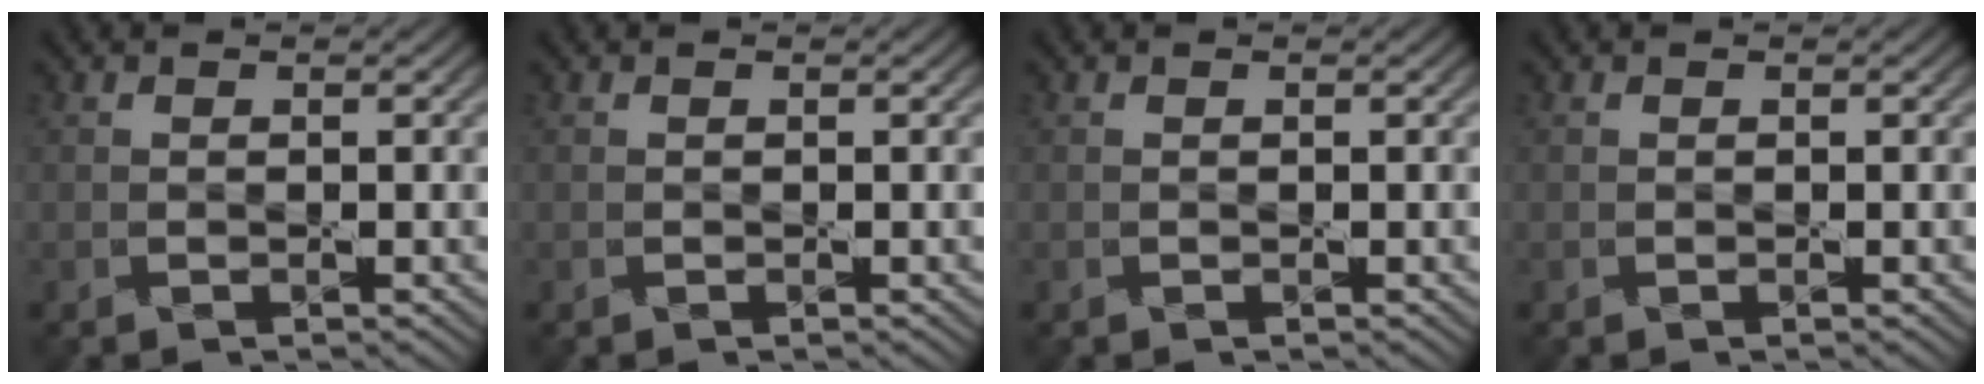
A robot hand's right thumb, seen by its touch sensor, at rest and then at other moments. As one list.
[{"total": 0.0}, {"total": 0.0}, {"total": 0.0}]